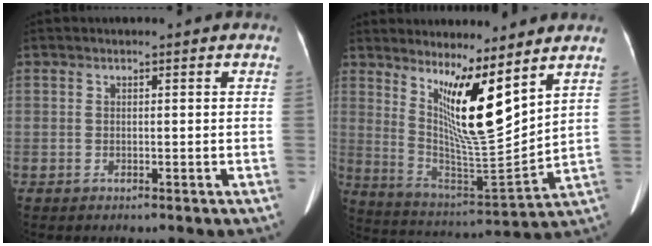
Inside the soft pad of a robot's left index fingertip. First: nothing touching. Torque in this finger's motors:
{"motor_torque": [1.36, -0.78, 0.84, 0.21]}